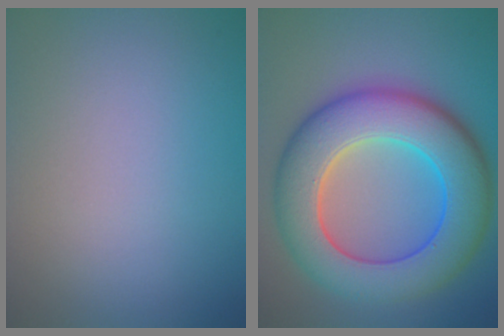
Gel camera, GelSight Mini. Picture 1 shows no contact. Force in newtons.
{"total": 11.4, "press": 11.4, "slide": 0.7}